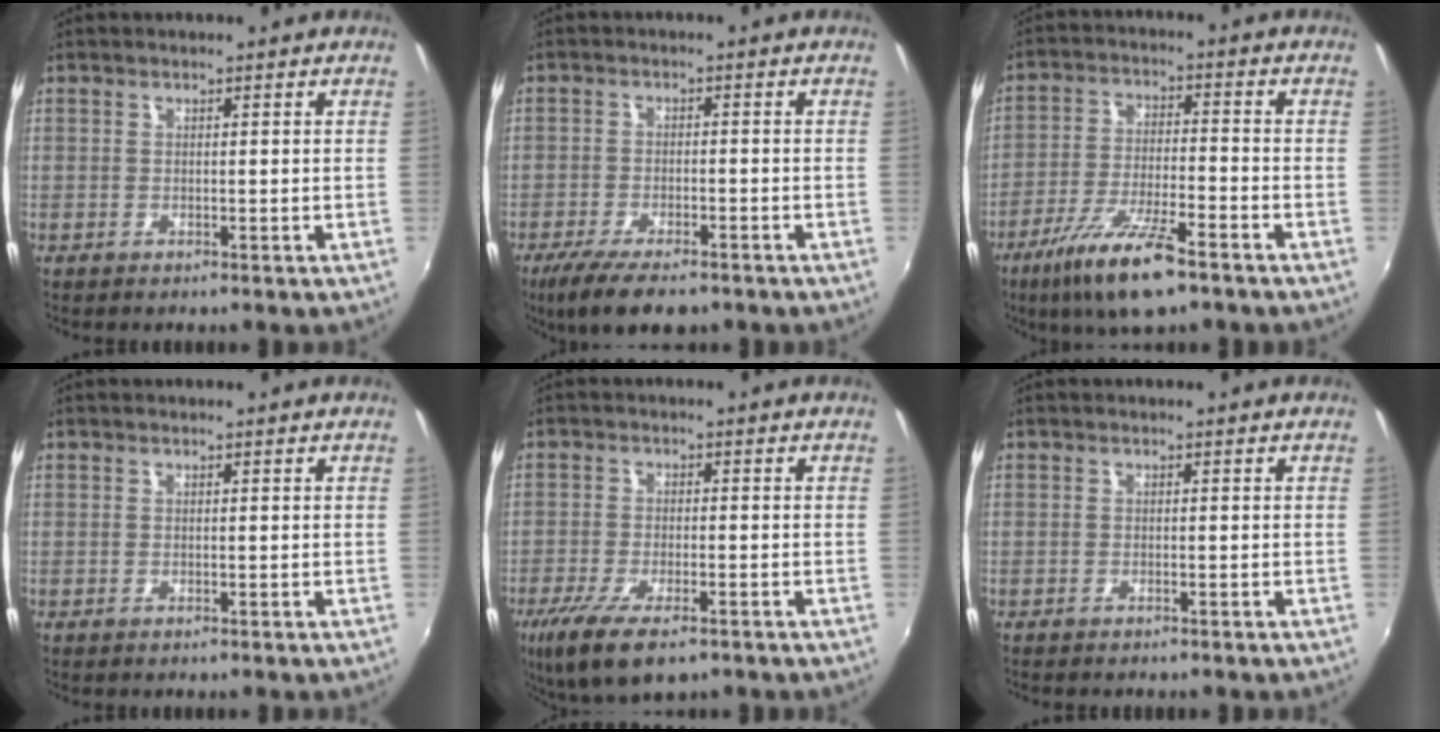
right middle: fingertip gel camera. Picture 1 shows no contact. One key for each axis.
{"total": 10.0, "fx": -7.4, "fy": 2.9, "fz": 6.0, "tx": -0.138, "ty": -0.030, "tz": -0.125}
{"total": 12.3, "fx": -8.1, "fy": 2.7, "fz": 8.9, "tx": -0.188, "ty": -0.026, "tz": -0.149}
{"total": 0.0}
{"total": 10.9, "fx": -6.8, "fy": 3.7, "fz": 7.7, "tx": -0.173, "ty": -0.041, "tz": -0.118}
{"total": 0.8, "fx": -0.7, "fy": 0.1, "fz": 0.3, "tx": -0.007, "ty": 0.000, "tz": -0.012}